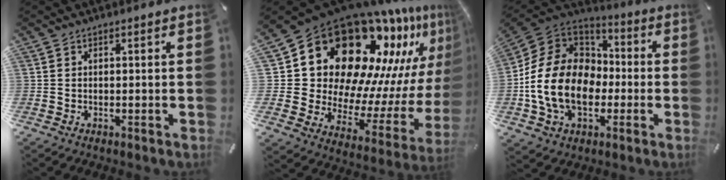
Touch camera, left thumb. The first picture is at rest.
{"total": 24.6, "force": [14.7, 14.8, 13.0], "torque": [-0.185, -0.162, 0.274]}
{"total": 19.3, "force": [-4.1, 14.6, 12.0], "torque": [-0.256, 0.030, -0.067]}